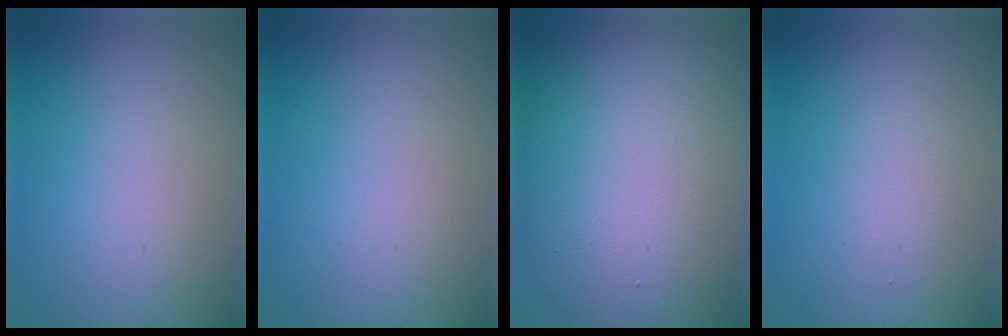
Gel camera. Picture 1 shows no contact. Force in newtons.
{"total": 0.0}
{"total": 15.8, "press": 15.8, "slide": 0.6}
{"total": 1.1, "press": 1.1, "slide": 0.1}